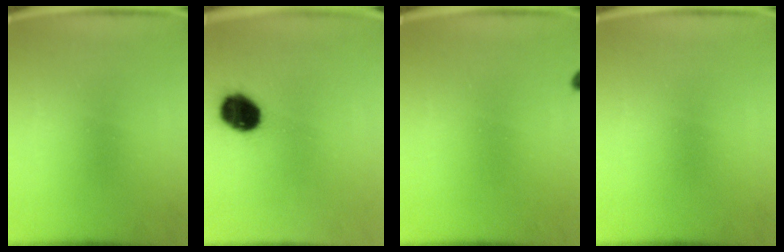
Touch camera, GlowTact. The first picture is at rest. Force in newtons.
{"total": 10.8}
{"total": 0.8}
{"total": 0.0}